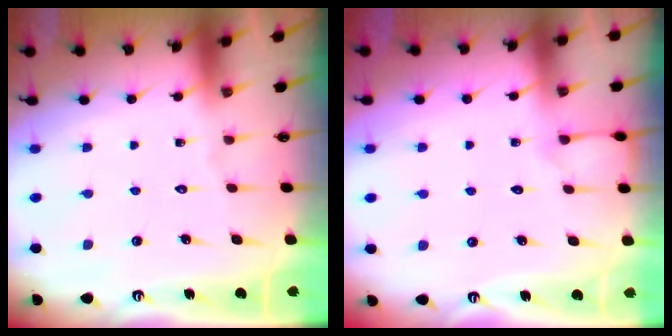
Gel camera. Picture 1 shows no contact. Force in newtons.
{"total": 4.7, "press": 4.7, "slide": 0.6}